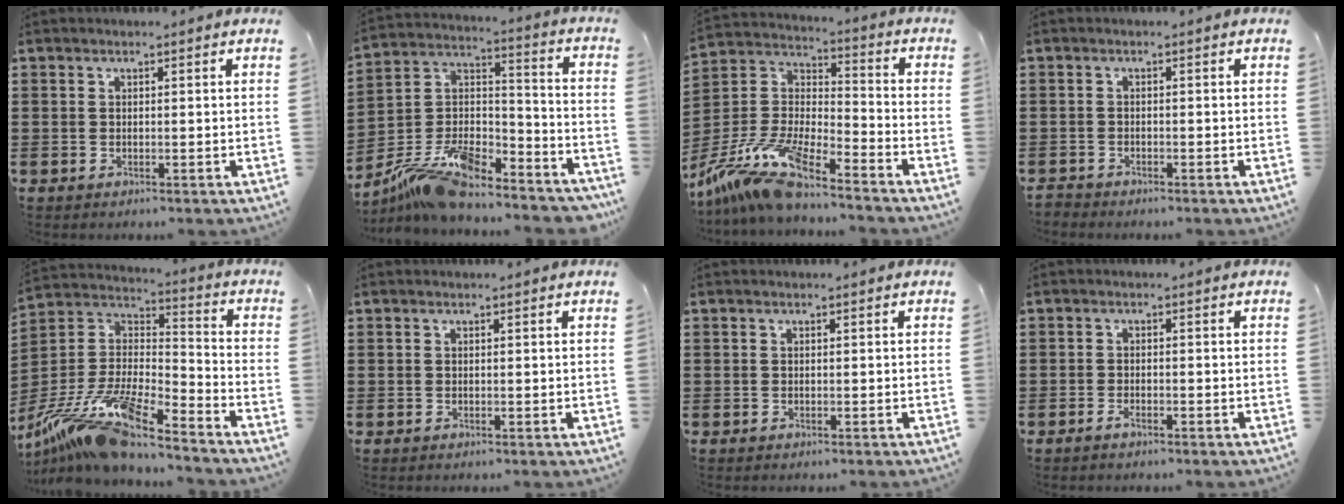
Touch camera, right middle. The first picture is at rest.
{"total": 12.7, "force": [-10.9, 3.3, 5.7], "torque": [-0.113, 0.021, -0.210]}
{"total": 12.8, "force": [-10.7, 1.7, 6.9], "torque": [-0.160, 0.009, -0.216]}
{"total": 1.3, "force": [-1.3, 0.3, -0.1], "torque": [-0.003, 0.002, -0.029]}
{"total": 16.1, "force": [-12.9, 1.8, 9.5], "torque": [-0.213, 0.012, -0.252]}
{"total": 0.0}
{"total": 0.0}
{"total": 1.4, "force": [-1.0, 0.4, 0.9], "torque": [-0.027, -0.006, -0.021]}